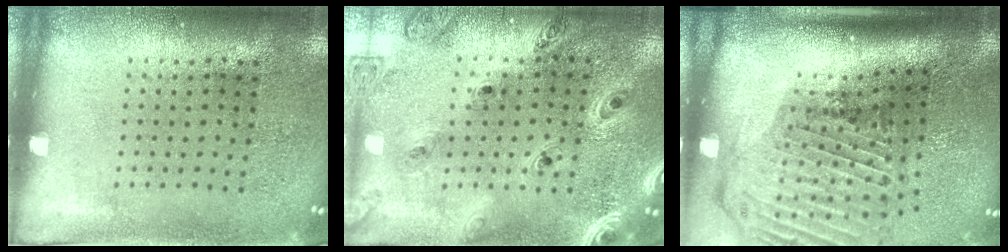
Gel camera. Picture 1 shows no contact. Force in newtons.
{"total": 1.4, "press": 1.3, "slide": 0.2}
{"total": 3.1, "press": 2.2, "slide": 2.2}